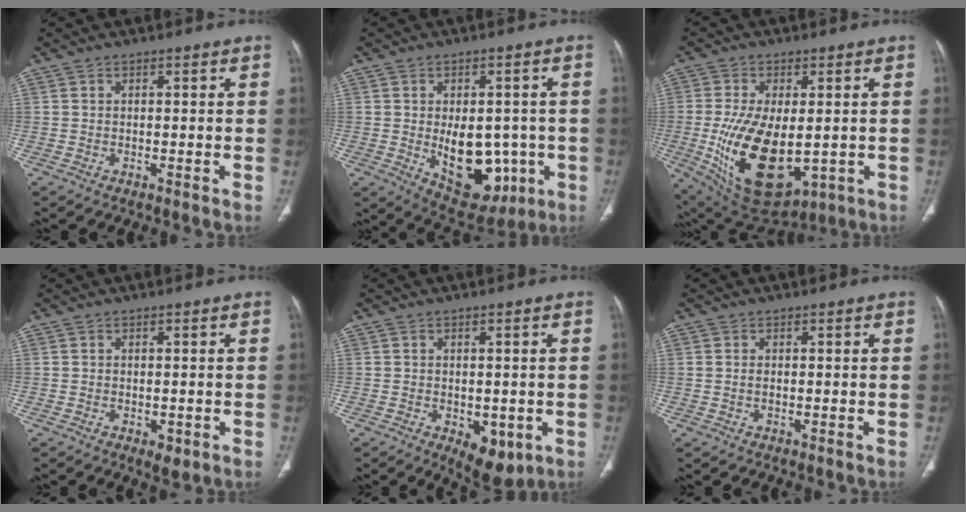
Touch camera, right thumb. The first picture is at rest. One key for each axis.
{"total": 14.5, "fx": -2.7, "fy": 9.0, "fz": 11.1, "tx": -0.119, "ty": 0.001, "tz": -0.011}
{"total": 18.8, "fx": -2.7, "fy": 10.0, "fz": 15.7, "tx": -0.289, "ty": -0.023, "tz": -0.013}
{"total": 2.6, "fx": -0.9, "fy": 1.5, "fz": 1.9, "tx": -0.020, "ty": -0.002, "tz": -0.005}
{"total": 7.1, "fx": -2.1, "fy": 4.0, "fz": 5.5, "tx": -0.054, "ty": -0.007, "tz": -0.014}
{"total": 0.9, "fx": 0.0, "fy": 0.5, "fz": 0.7, "tx": -0.019, "ty": 0.002, "tz": 0.001}